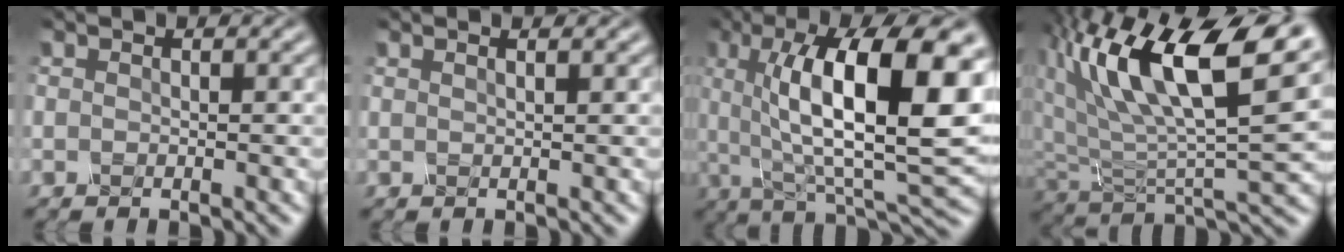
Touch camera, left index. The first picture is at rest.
{"total": 2.1, "force": [1.3, 1.0, 1.3], "torque": [0.006, 0.017, -0.011]}
{"total": 14.5, "force": [2.2, 4.9, 13.5], "torque": [-0.208, 0.005, 0.038]}
{"total": 12.5, "force": [5.5, 4.7, 10.2], "torque": [-0.194, 0.010, 0.110]}